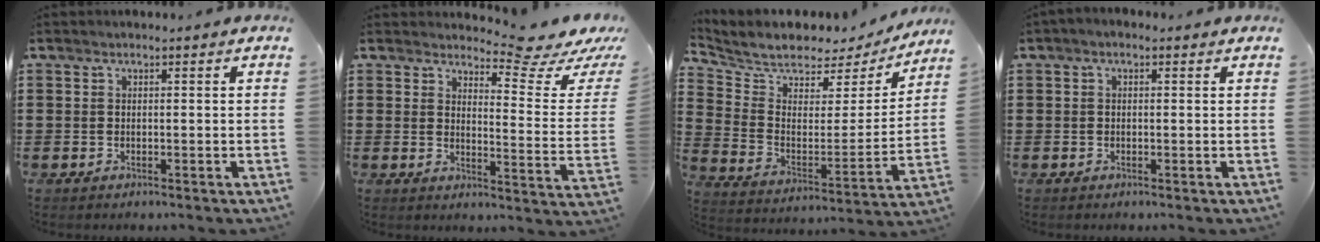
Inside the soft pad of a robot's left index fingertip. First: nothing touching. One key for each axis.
{"total": 6.8, "fx": 6.1, "fy": 0.4, "fz": 3.0, "tx": -0.053, "ty": -0.046, "tz": 0.101}
{"total": 5.7, "fx": 5.3, "fy": 1.9, "fz": 0.8, "tx": -0.048, "ty": -0.048, "tz": 0.086}
{"total": 0.9, "fx": 0.0, "fy": 0.5, "fz": 0.7, "tx": -0.013, "ty": 0.005, "tz": -0.001}